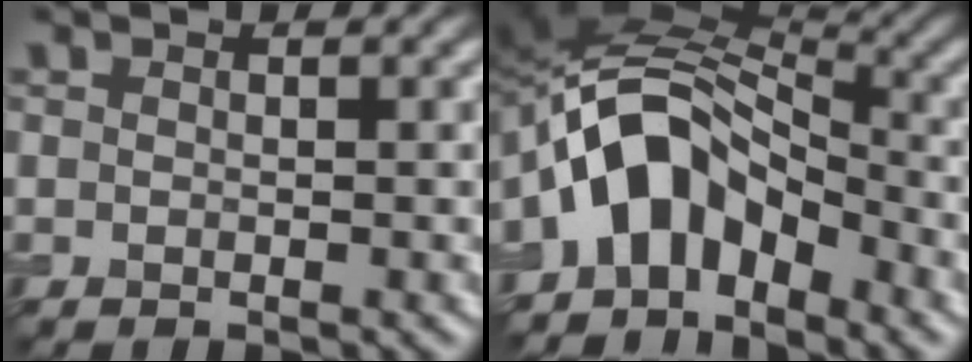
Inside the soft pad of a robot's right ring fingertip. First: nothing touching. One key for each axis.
{"total": 8.0, "fx": -3.8, "fy": 5.2, "fz": 4.7, "tx": -0.068, "ty": 0.014, "tz": -0.077}